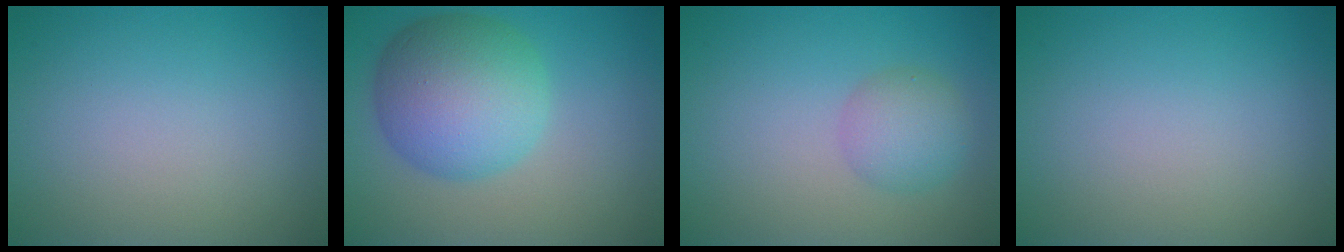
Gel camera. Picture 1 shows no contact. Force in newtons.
{"total": 8.4, "press": 8.4, "slide": 0.3}
{"total": 2.8, "press": 2.8, "slide": 0.1}
{"total": 0.0}